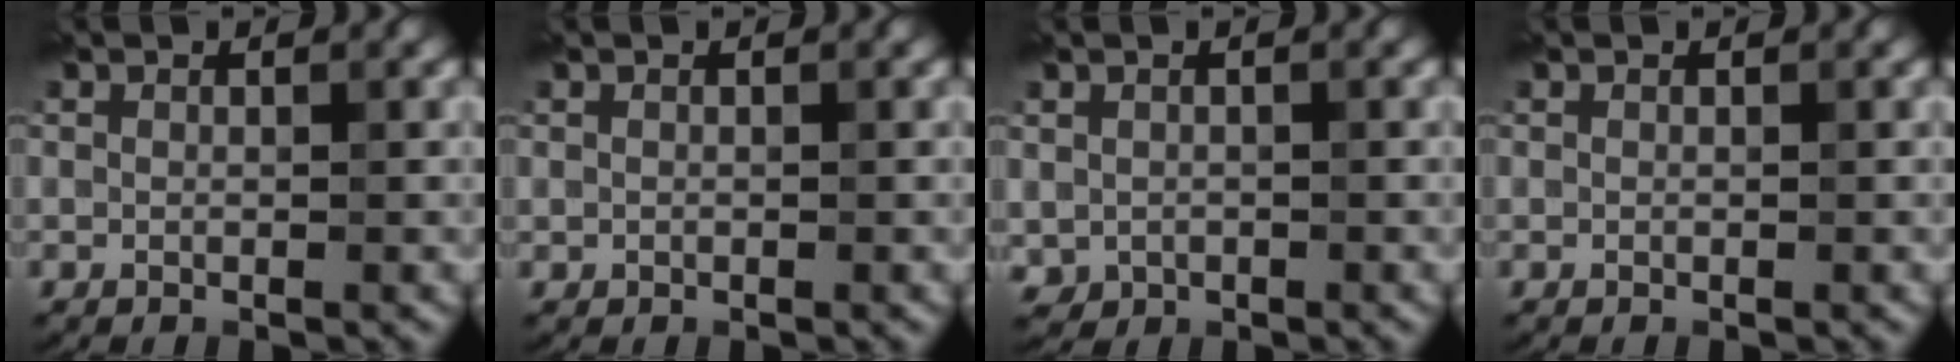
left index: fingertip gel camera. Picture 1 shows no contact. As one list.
[{"total": 0.0}, {"total": 1.3, "force": [0.0, 1.2, 0.6], "torque": [-0.011, -0.008, 0.001]}, {"total": 0.0}]